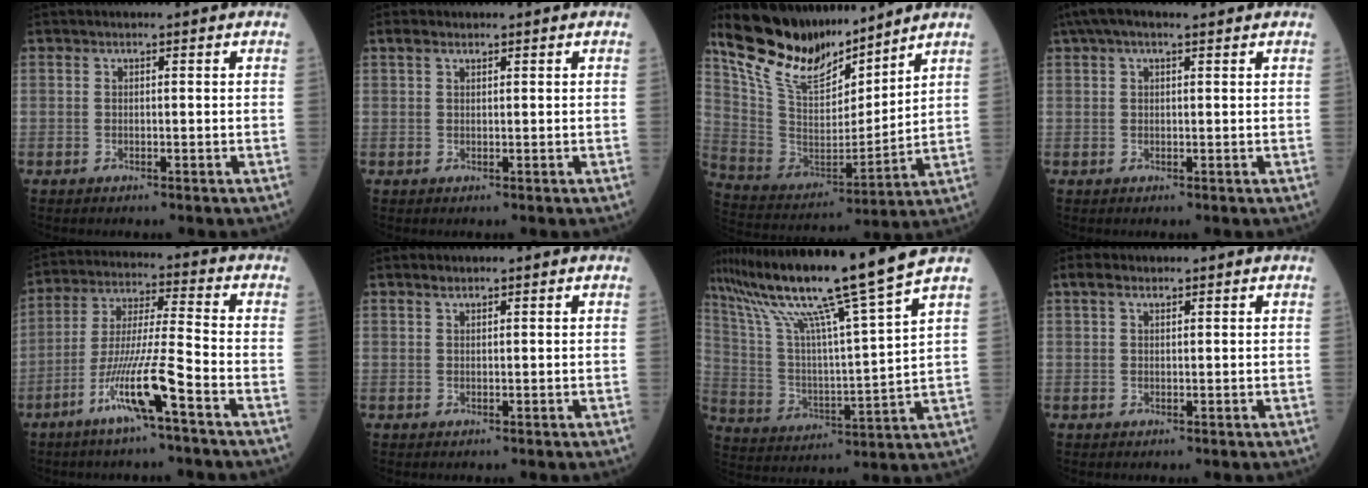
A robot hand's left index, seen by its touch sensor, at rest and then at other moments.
{"total": 1.4, "force": [1.0, 0.5, 0.8], "torque": [-0.019, 0.014, 0.020]}
{"total": 16.3, "force": [13.8, 4.4, 7.4], "torque": [-0.147, 0.000, 0.267]}
{"total": 5.9, "force": [4.2, 1.4, 3.9], "torque": [-0.076, 0.047, 0.073]}
{"total": 10.9, "force": [-5.8, -0.6, 9.1], "torque": [-0.182, -0.006, -0.113]}
{"total": 0.7, "force": [0.6, 0.1, 0.3], "torque": [-0.011, 0.006, 0.014]}
{"total": 19.6, "force": [15.2, -2.7, 12.0], "torque": [-0.211, -0.017, 0.262]}
{"total": 1.8, "force": [1.3, 0.7, 1.1], "torque": [-0.026, 0.017, 0.026]}